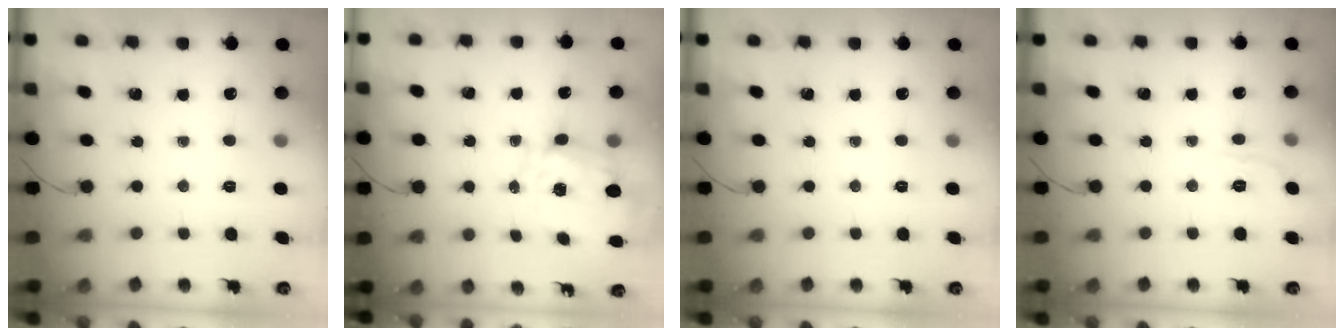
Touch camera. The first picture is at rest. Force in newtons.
{"total": 2.0, "press": 1.7, "slide": 1.1}
{"total": 0.0}
{"total": 5.6, "press": 5.4, "slide": 1.6}